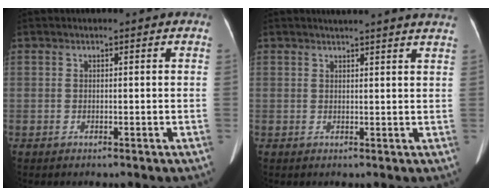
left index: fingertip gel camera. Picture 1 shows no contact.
{"total": 9.8, "force": [9.1, -0.5, 3.7], "torque": [-0.050, -0.001, 0.090]}